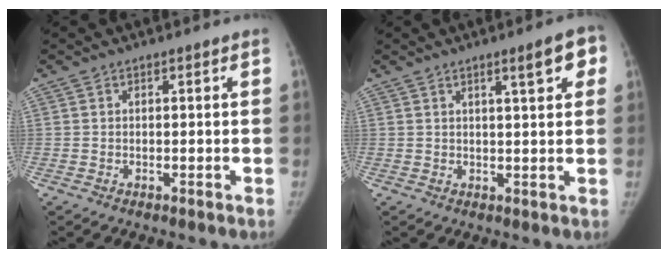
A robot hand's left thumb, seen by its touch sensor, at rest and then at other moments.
{"total": 5.7, "force": [2.7, 1.2, 4.9], "torque": [-0.052, -0.006, 0.035]}